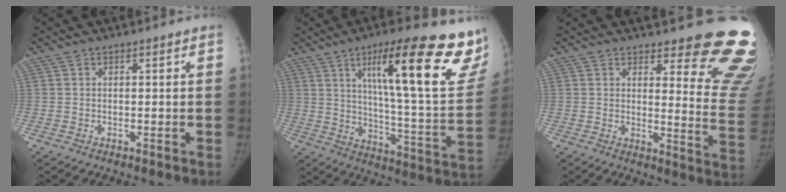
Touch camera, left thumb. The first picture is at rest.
{"total": 27.1, "force": [15.8, 5.1, 21.4], "torque": [-0.273, -0.067, 0.232]}
{"total": 16.9, "force": [13.3, 4.3, 9.5], "torque": [-0.069, -0.125, 0.144]}